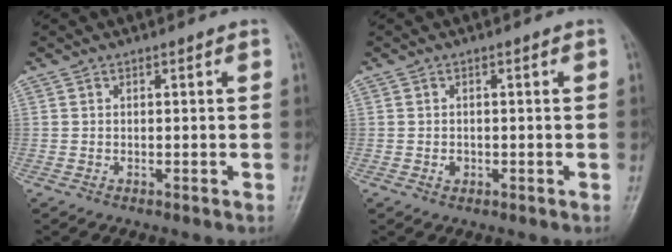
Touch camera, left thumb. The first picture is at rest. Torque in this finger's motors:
{"motor_torque": [-0.34, -0.11, 0.07, 0.02, 0.00]}